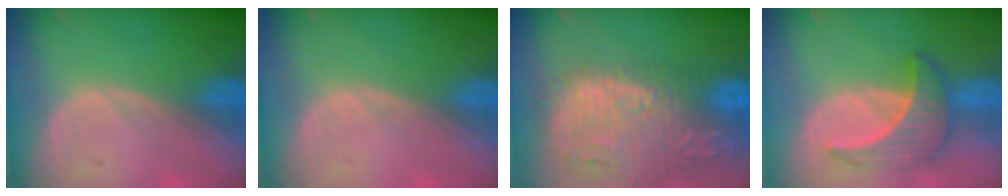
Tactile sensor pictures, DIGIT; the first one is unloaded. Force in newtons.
{"total": 0.0}
{"total": 15.5, "press": 13.1, "slide": 8.3}
{"total": 6.4, "press": 6.3, "slide": 1.0}